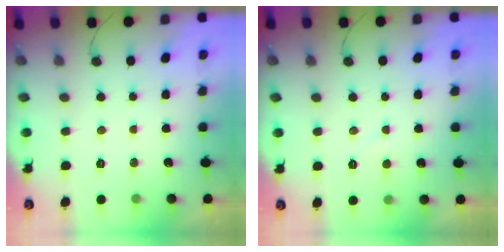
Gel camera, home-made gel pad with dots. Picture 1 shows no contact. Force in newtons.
{"total": 2.2, "press": 2.2, "slide": 0.2}